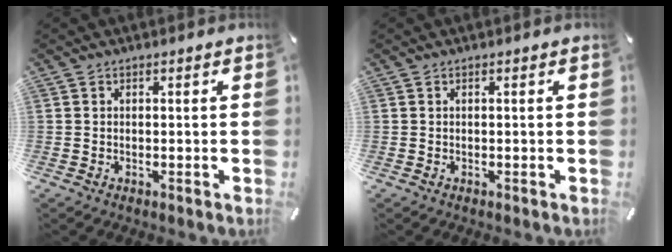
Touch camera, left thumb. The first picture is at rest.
{"total": 0.0}